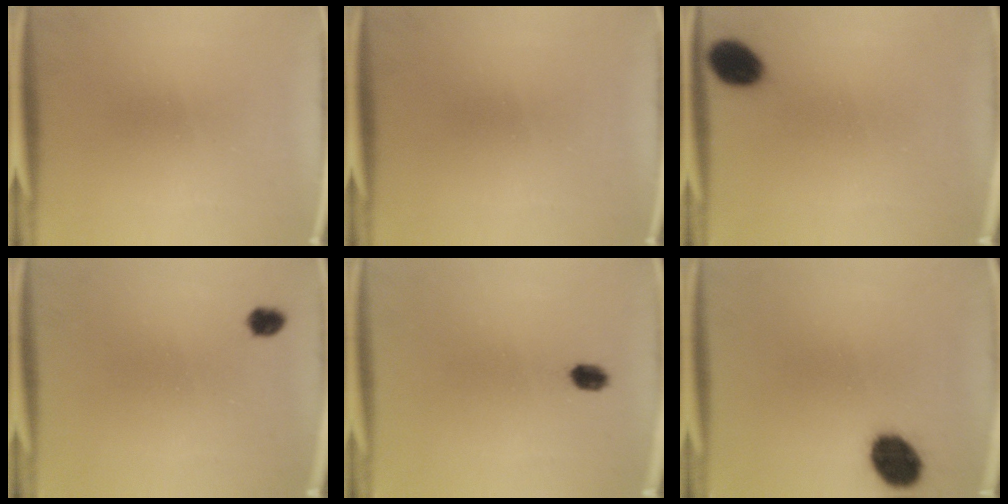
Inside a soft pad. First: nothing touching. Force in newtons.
{"total": 0.0}
{"total": 7.1}
{"total": 2.1}
{"total": 2.4}
{"total": 9.4}